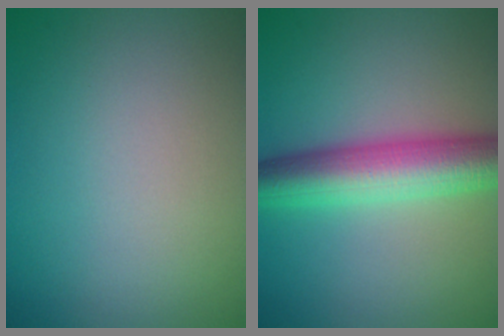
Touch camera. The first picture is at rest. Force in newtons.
{"total": 7.2, "press": 7.2, "slide": 0.1}